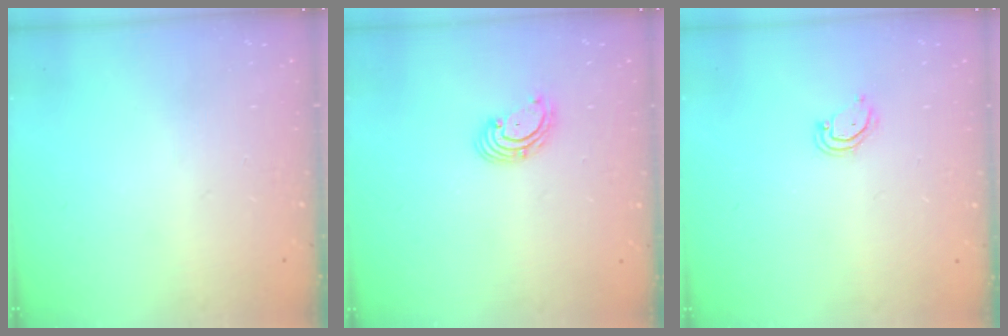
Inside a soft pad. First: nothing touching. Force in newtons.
{"total": 2.9, "press": 2.9, "slide": 0.1}
{"total": 3.7, "press": 3.7, "slide": 0.3}